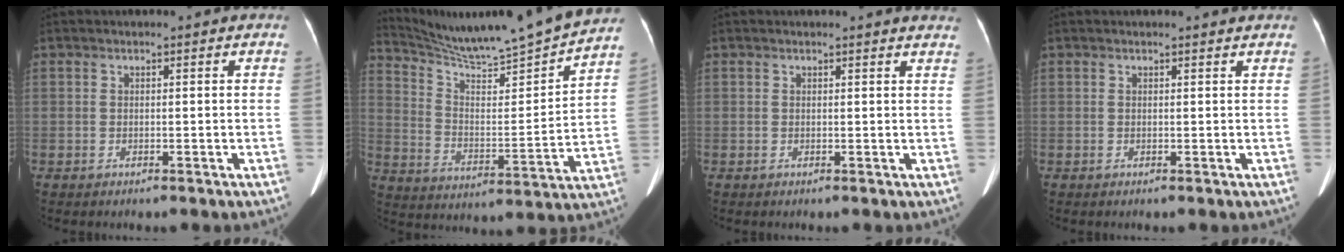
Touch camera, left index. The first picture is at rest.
{"total": 19.0, "force": [17.8, -1.0, 6.5], "torque": [-0.118, -0.048, 0.269]}
{"total": 5.5, "force": [5.4, 0.5, 1.1], "torque": [-0.003, -0.006, 0.033]}
{"total": 1.3, "force": [1.3, 0.0, 0.2], "torque": [-0.010, 0.001, 0.015]}